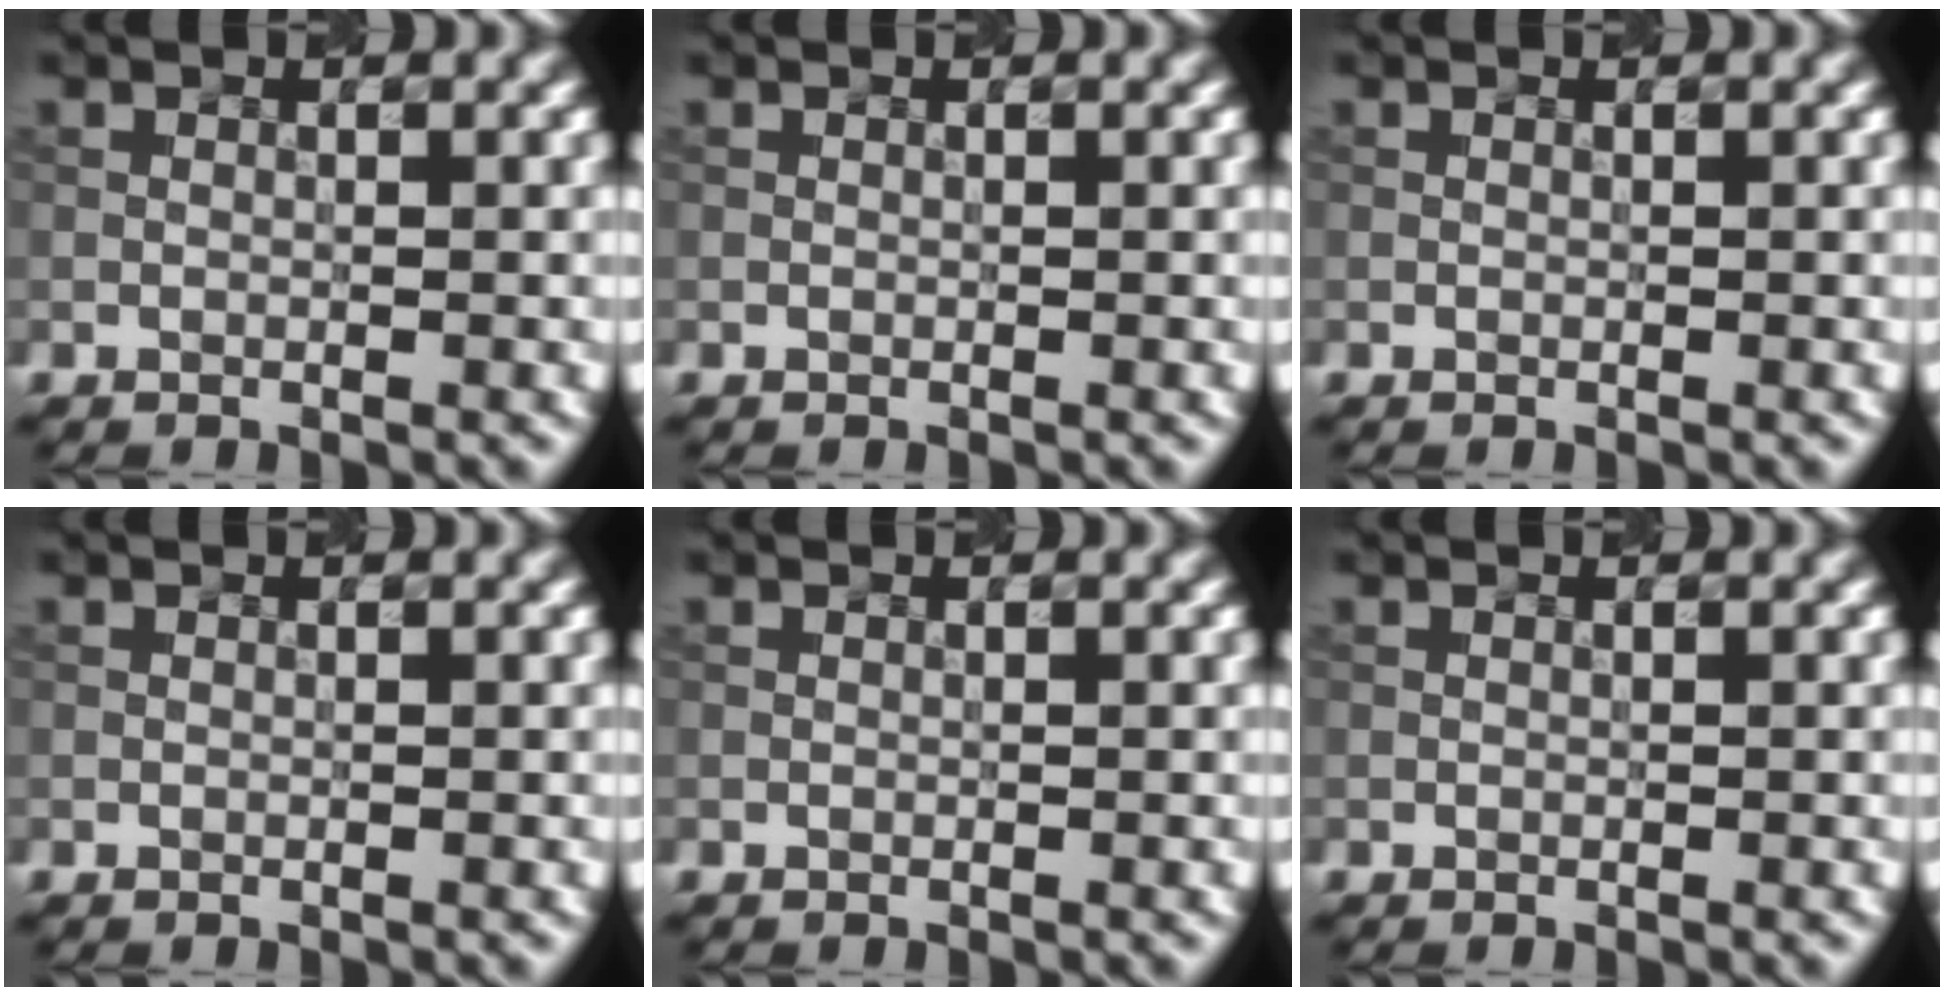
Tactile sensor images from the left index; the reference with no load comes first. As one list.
[{"total": 0.0}, {"total": 0.0}, {"total": 0.0}, {"total": 0.0}, {"total": 0.0}]